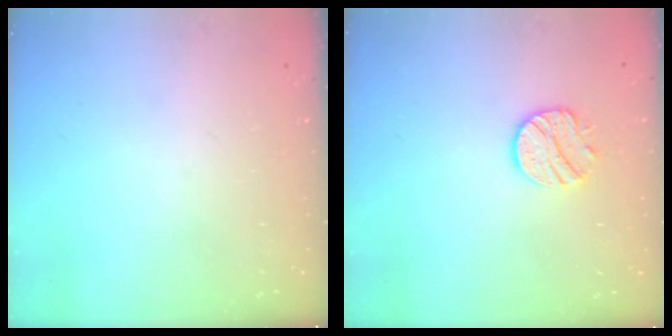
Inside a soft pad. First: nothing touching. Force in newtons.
{"total": 9.8, "press": 9.8, "slide": 0.7}